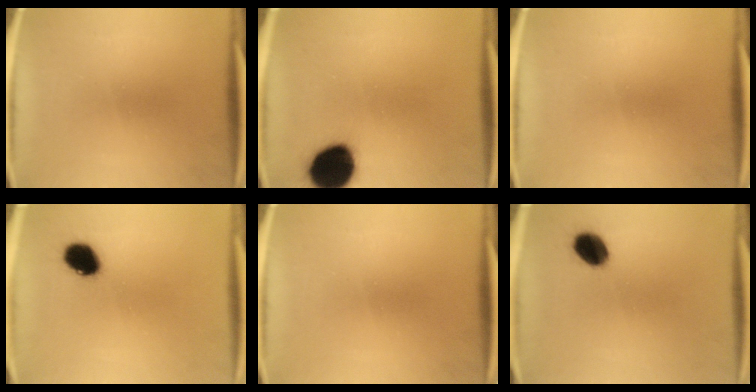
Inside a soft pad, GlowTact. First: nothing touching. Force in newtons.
{"total": 15.1}
{"total": 0.0}
{"total": 7.7}
{"total": 0.0}
{"total": 7.1}